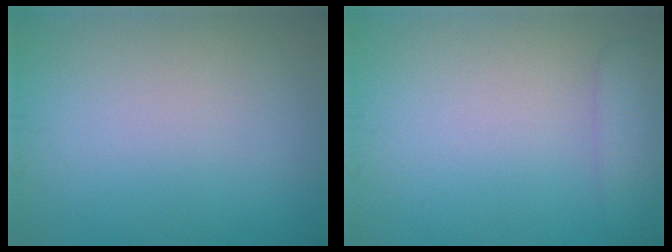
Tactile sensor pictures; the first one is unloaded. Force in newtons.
{"total": 2.4, "press": 2.3, "slide": 0.3}